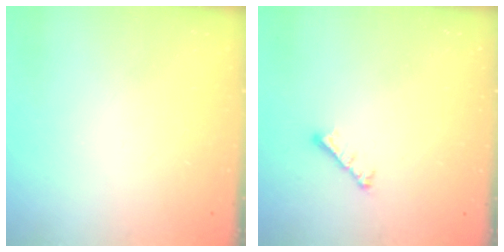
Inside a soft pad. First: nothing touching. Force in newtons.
{"total": 3.0, "press": 3.0, "slide": 0.6}